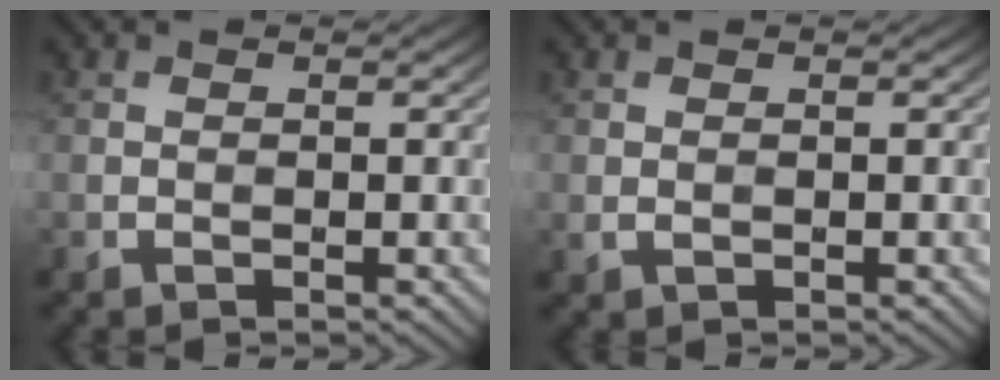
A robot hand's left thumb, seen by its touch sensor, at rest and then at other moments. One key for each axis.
{"total": 0.9, "fx": 0.0, "fy": 0.6, "fz": 0.6, "tx": -0.014, "ty": -0.004, "tz": 0.002}